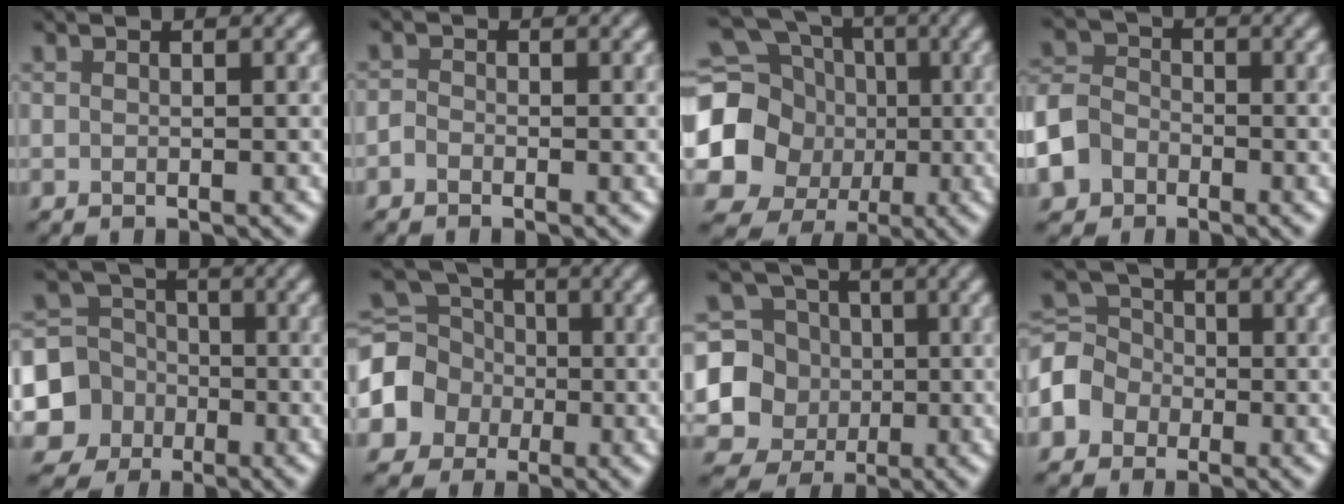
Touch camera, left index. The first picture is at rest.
{"total": 1.0, "force": [-0.9, 0.2, -0.3], "torque": [0.007, 0.000, -0.018]}
{"total": 15.2, "force": [-0.6, 14.3, 4.9], "torque": [-0.145, 0.002, -0.032]}
{"total": 6.0, "force": [-4.0, 4.2, 1.5], "torque": [-0.023, -0.014, -0.079]}
{"total": 7.3, "force": [-2.8, 6.7, 0.8], "torque": [-0.012, -0.005, -0.078]}
{"total": 5.2, "force": [-1.8, 4.7, 1.3], "torque": [-0.029, 0.003, -0.046]}
{"total": 9.0, "force": [-1.4, 8.8, 1.5], "torque": [-0.043, 0.009, -0.045]}
{"total": 4.1, "force": [-2.1, 3.4, 0.6], "torque": [-0.008, 0.010, -0.053]}